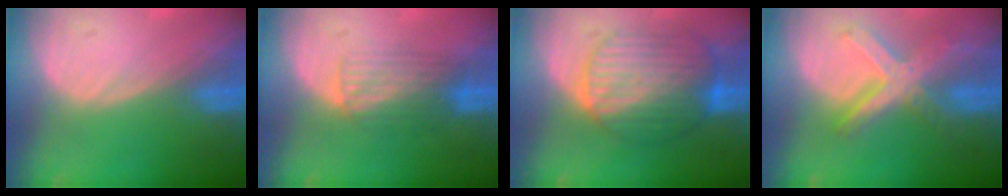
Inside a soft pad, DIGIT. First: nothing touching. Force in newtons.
{"total": 4.3, "press": 4.2, "slide": 1.1}
{"total": 10.2, "press": 10.2, "slide": 0.8}
{"total": 7.9, "press": 6.8, "slide": 4.0}